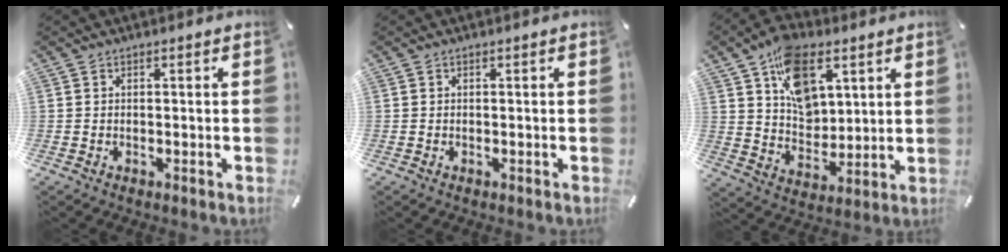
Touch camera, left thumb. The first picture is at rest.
{"total": 0.0}
{"total": 13.9, "force": [7.2, 9.1, 7.8], "torque": [-0.137, -0.021, 0.134]}